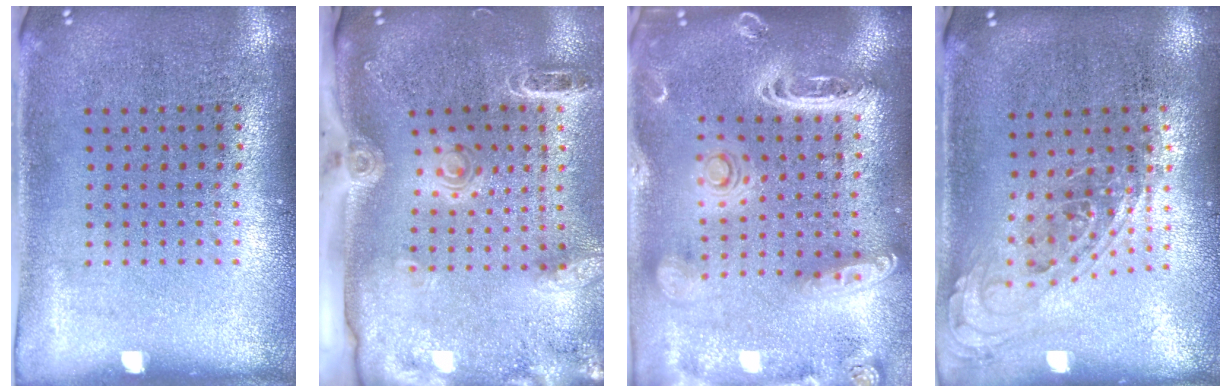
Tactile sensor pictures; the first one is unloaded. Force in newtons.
{"total": 2.2, "press": 1.8, "slide": 1.2}
{"total": 3.0, "press": 2.5, "slide": 1.5}
{"total": 0.8, "press": 0.8, "slide": 0.2}